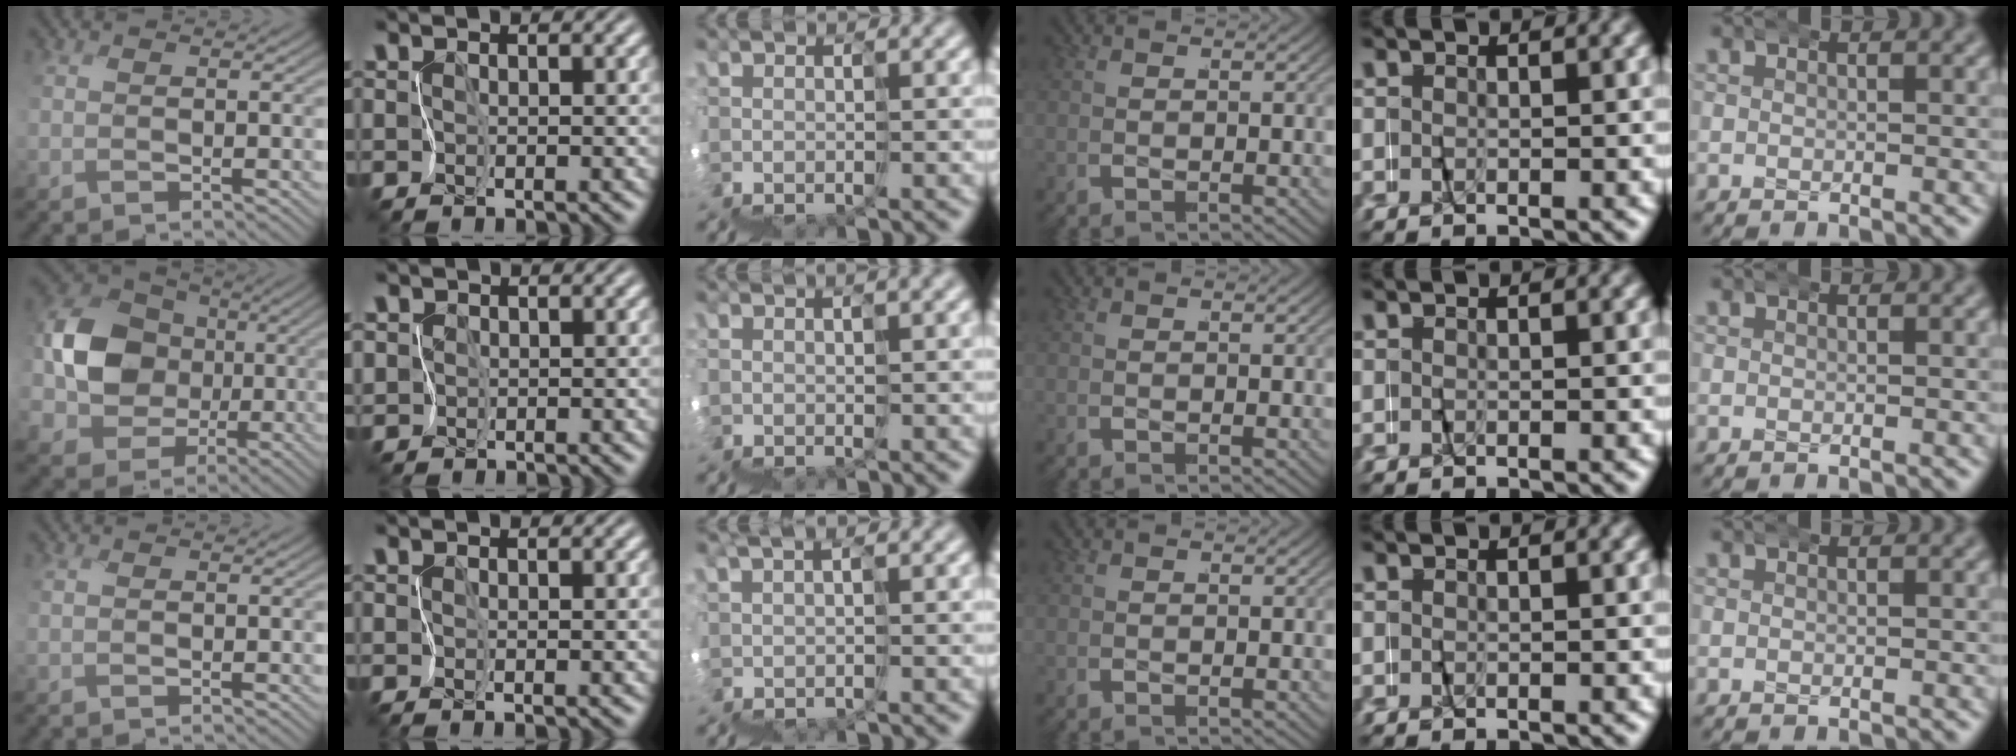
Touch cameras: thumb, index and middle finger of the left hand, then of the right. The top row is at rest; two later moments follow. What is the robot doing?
{"motion": "wrap", "object": "napkin"}